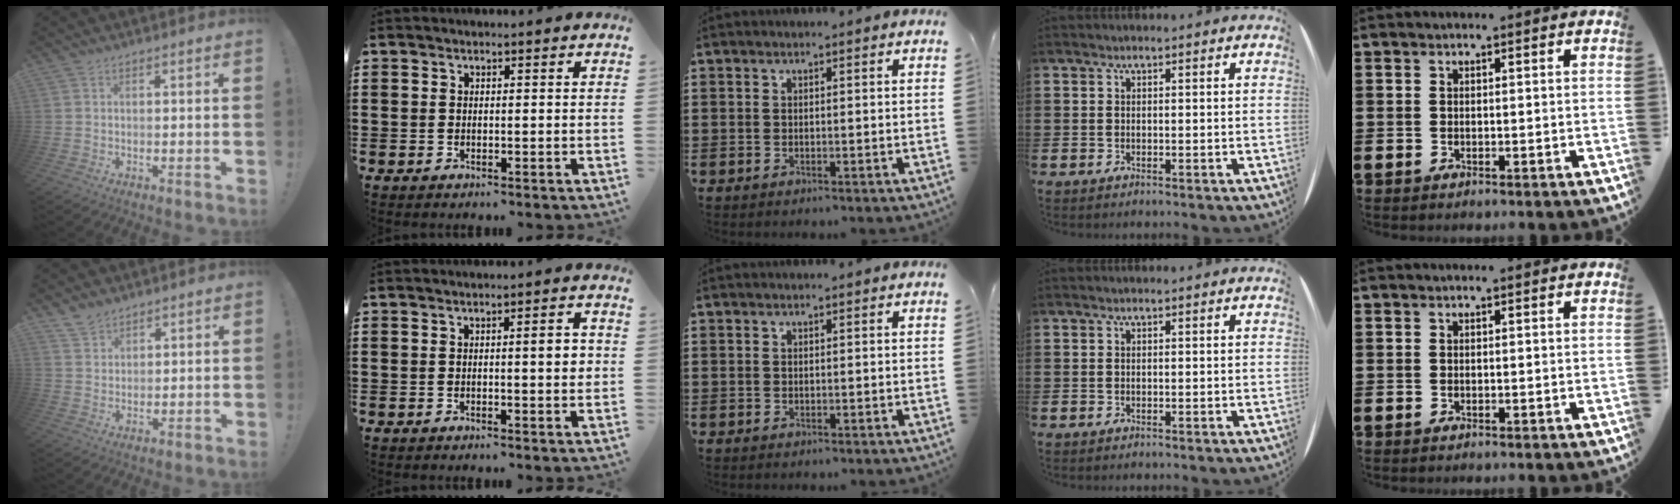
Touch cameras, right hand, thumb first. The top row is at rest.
{"thumb": {"total": 4.2, "force": [3.7, 2.0, 0.7], "torque": [-0.009, -0.024, 0.071]}, "index": {"total": 3.1, "force": [0.2, 0.4, 3.1], "torque": [-0.044, -0.002, 0.001]}}